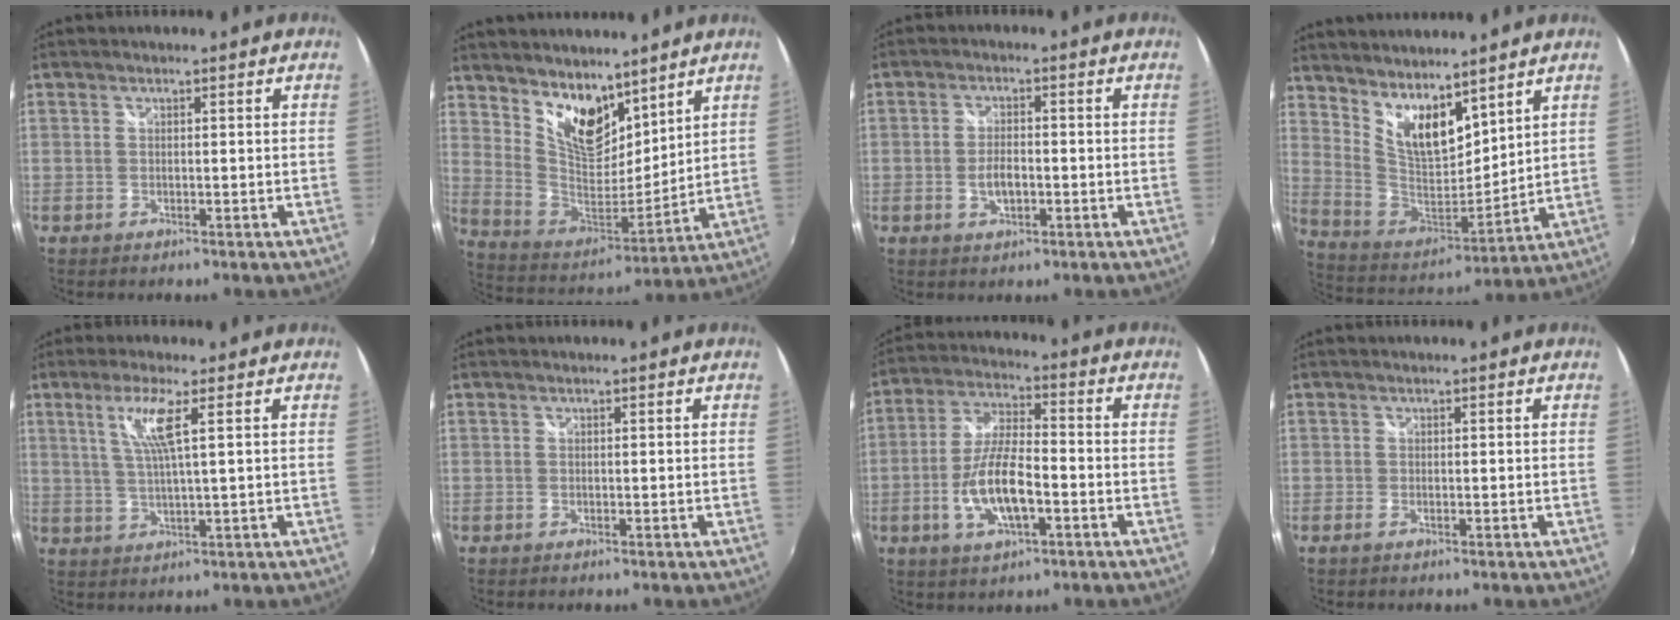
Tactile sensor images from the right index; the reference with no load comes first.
{"total": 13.8, "force": [9.7, 7.0, 7.0], "torque": [-0.133, 0.000, 0.189]}
{"total": 4.0, "force": [-1.1, 1.9, 3.3], "torque": [-0.065, 0.000, -0.019]}
{"total": 13.1, "force": [9.2, 5.1, 7.8], "torque": [-0.142, -0.011, 0.181]}
{"total": 5.9, "force": [2.3, -0.3, 5.4], "torque": [-0.106, -0.003, 0.049]}
{"total": 0.0}
{"total": 11.2, "force": [-3.6, 3.7, 10.0], "torque": [-0.206, 0.000, -0.065]}
{"total": 0.5, "force": [-0.2, 0.2, 0.4], "torque": [-0.010, -0.002, -0.005]}